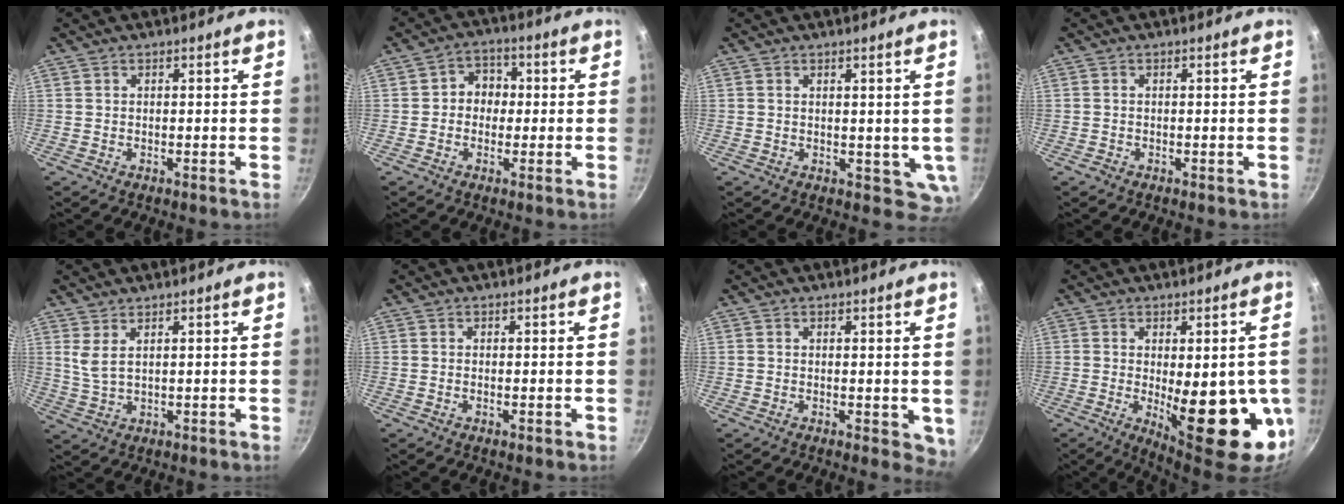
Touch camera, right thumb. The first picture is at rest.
{"total": 5.5, "force": [-0.1, 4.8, 2.8], "torque": [-0.006, 0.013, -0.011]}
{"total": 4.5, "force": [1.5, 2.9, 3.1], "torque": [-0.031, -0.015, 0.026]}
{"total": 0.9, "force": [-0.5, 0.7, 0.2], "torque": [-0.002, 0.004, -0.007]}
{"total": 3.5, "force": [1.7, 1.3, 2.8], "torque": [-0.056, -0.017, 0.038]}
{"total": 0.7, "force": [-0.2, 0.3, 0.6], "torque": [-0.012, 0.001, -0.004]}
{"total": 3.8, "force": [0.1, 2.0, 3.2], "torque": [-0.034, -0.007, 0.003]}
{"total": 19.1, "force": [-3.3, 7.0, 17.5], "torque": [-0.203, -0.022, -0.026]}